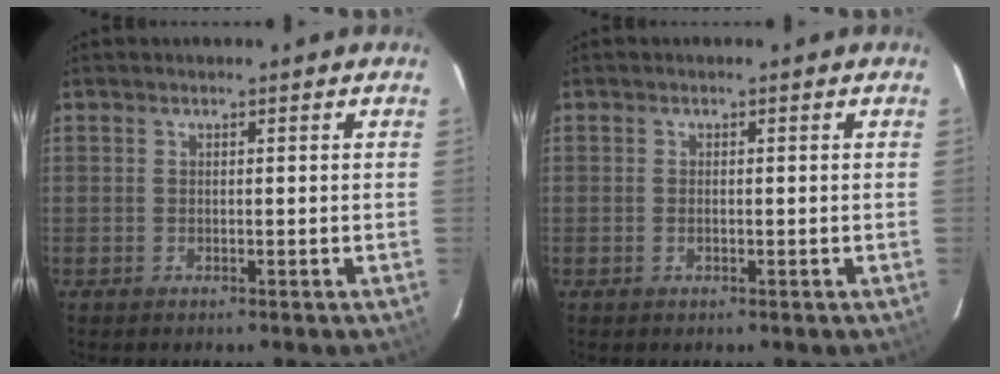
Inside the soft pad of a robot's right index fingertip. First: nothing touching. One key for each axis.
{"total": 0.8, "fx": -0.3, "fy": 0.4, "fz": 0.6, "tx": -0.013, "ty": -0.001, "tz": -0.005}